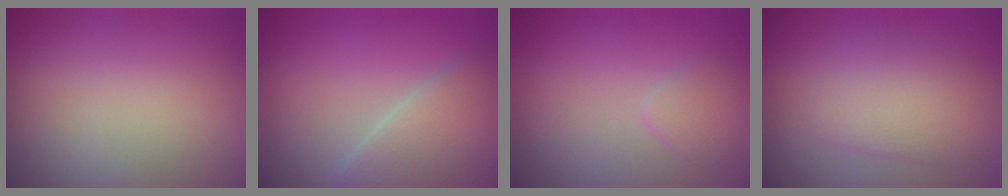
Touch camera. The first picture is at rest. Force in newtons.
{"total": 4.9, "press": 4.9, "slide": 0.3}
{"total": 1.3, "press": 1.3, "slide": 0.1}
{"total": 3.5, "press": 3.5, "slide": 0.1}